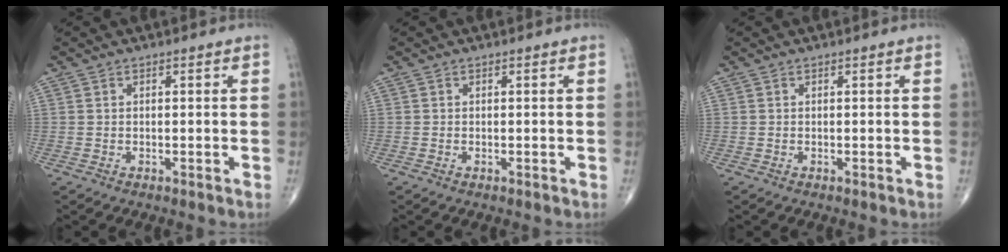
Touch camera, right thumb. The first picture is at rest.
{"total": 0.0}
{"total": 0.0}